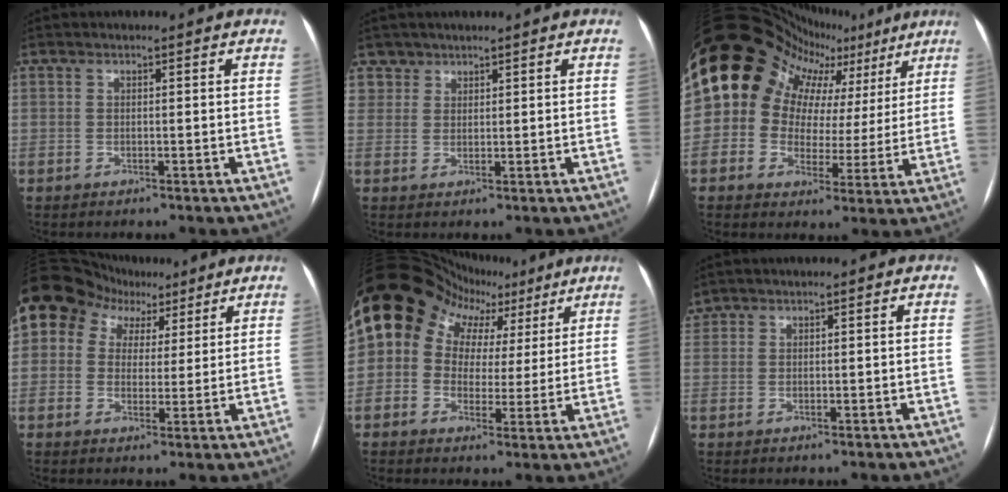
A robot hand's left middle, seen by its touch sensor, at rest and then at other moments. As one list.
[{"total": 2.3, "force": [1.6, 1.5, -0.6], "torque": [0.022, 0.005, 0.026]}, {"total": 17.9, "force": [9.7, 12.3, 8.7], "torque": [-0.136, 0.067, 0.126]}, {"total": 12.0, "force": [6.3, 9.3, 4.0], "torque": [-0.098, 0.059, 0.112]}, {"total": 14.0, "force": [5.5, 10.9, 6.8], "torque": [-0.113, 0.068, 0.088]}, {"total": 1.6, "force": [1.3, 0.9, 0.0], "torque": [-0.003, 0.015, 0.027]}]